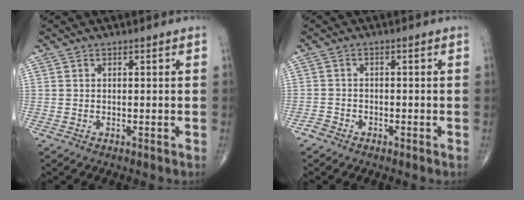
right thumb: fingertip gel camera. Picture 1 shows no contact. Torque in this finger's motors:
{"motor_torque": [3.11, 1.89, -0.16, -0.53, 0.02]}